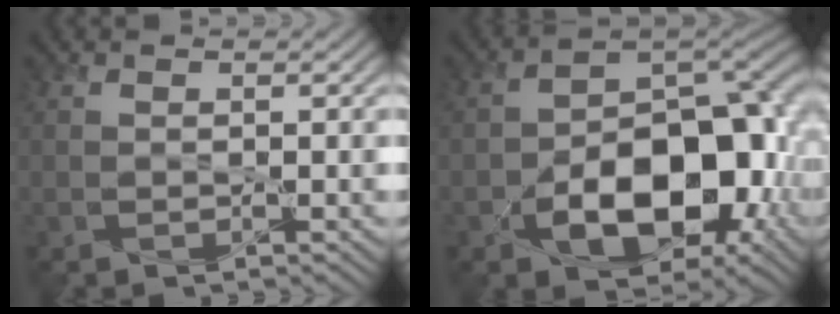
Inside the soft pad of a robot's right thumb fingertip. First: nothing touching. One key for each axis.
{"total": 14.3, "fx": -4.3, "fy": 9.0, "fz": 10.2, "tx": -0.141, "ty": -0.023, "tz": -0.069}